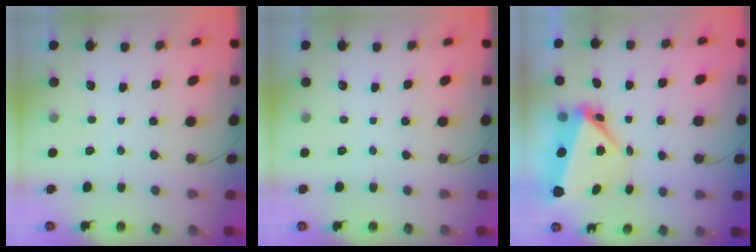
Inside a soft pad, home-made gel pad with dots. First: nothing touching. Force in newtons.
{"total": 0.0}
{"total": 7.5, "press": 7.4, "slide": 1.2}